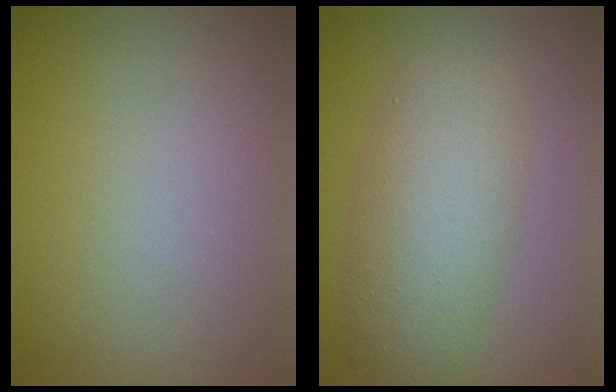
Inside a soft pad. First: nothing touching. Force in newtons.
{"total": 5.6, "press": 5.6, "slide": 0.1}